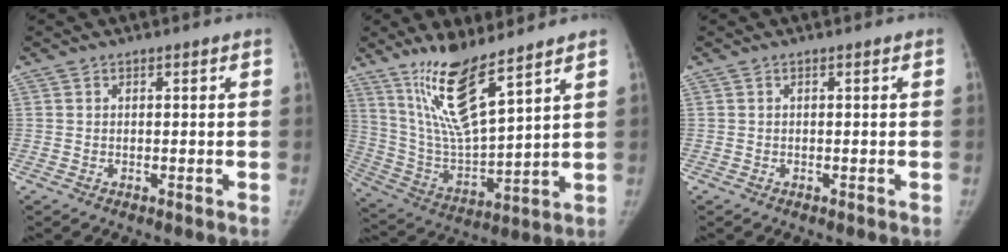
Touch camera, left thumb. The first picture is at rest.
{"total": 15.5, "force": [10.5, 3.0, 11.0], "torque": [-0.197, -0.068, 0.218]}
{"total": 0.0}